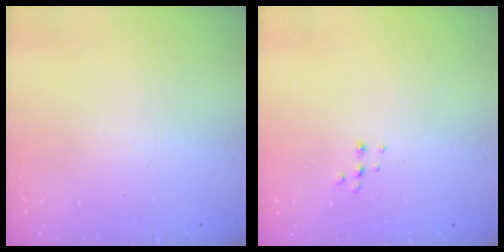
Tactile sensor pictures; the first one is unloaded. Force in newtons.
{"total": 4.5, "press": 4.4, "slide": 0.7}